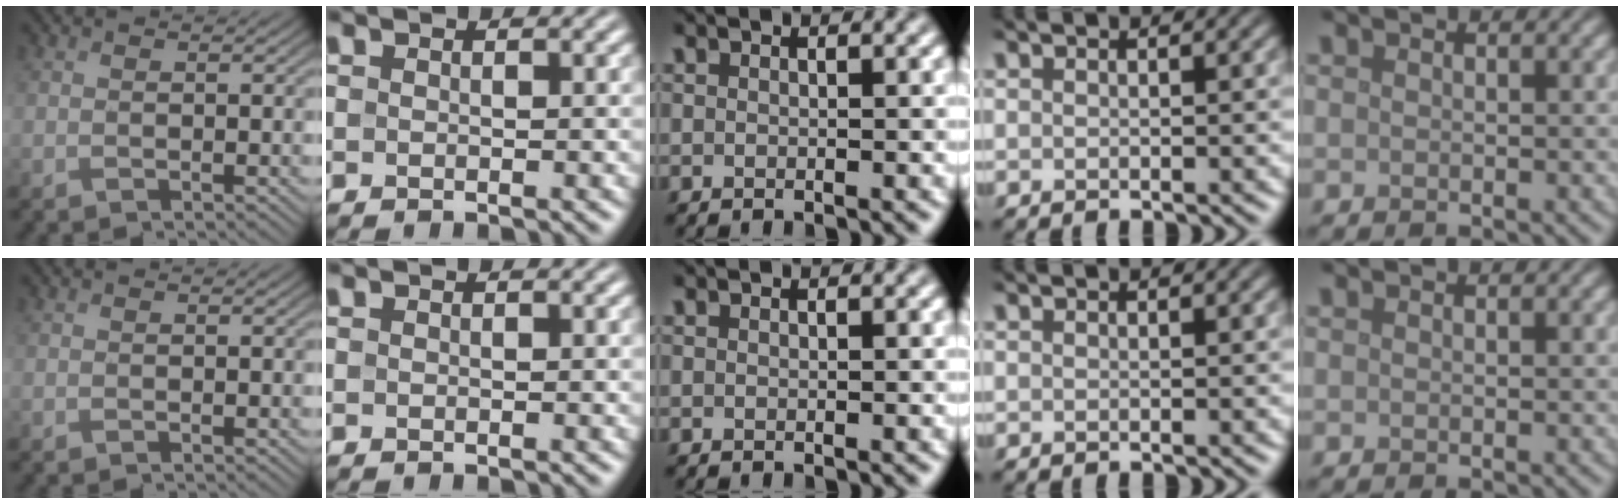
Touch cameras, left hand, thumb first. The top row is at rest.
{}